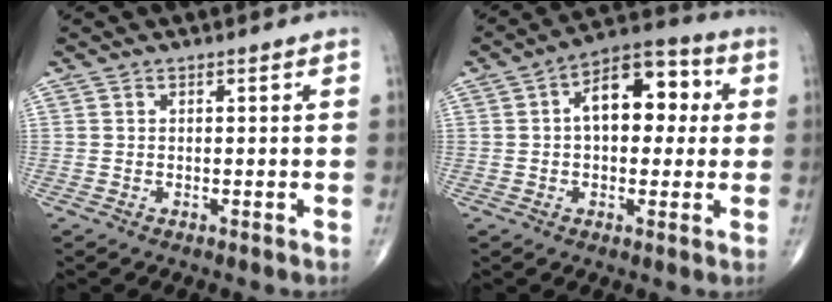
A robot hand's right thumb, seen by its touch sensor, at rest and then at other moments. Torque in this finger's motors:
{"motor_torque": [0.28, 2.50, 0.58, -0.44, 0.07]}